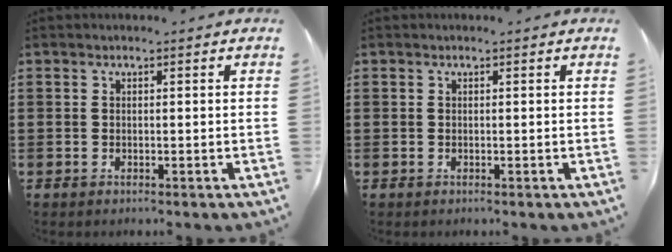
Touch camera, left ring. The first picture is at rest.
{"total": 0.0}